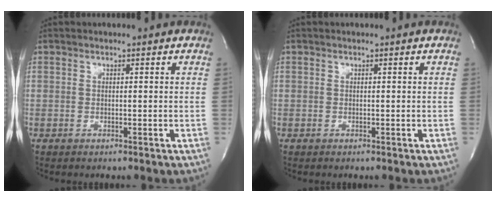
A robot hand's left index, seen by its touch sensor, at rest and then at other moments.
{"total": 0.0}